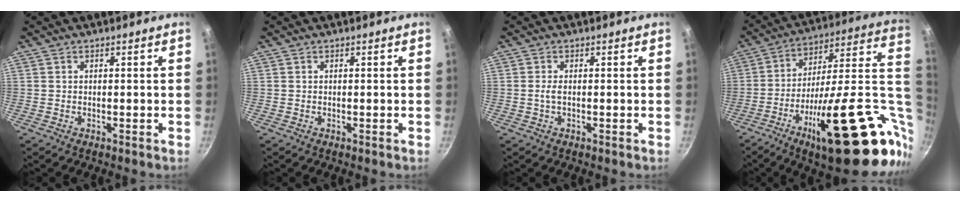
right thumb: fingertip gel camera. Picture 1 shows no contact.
{"total": 0.0}
{"total": 1.3, "force": [-0.2, 0.4, 1.2], "torque": [-0.031, 0.000, -0.005]}
{"total": 35.3, "force": [-8.1, 11.8, 32.2], "torque": [-0.435, 0.012, -0.125]}